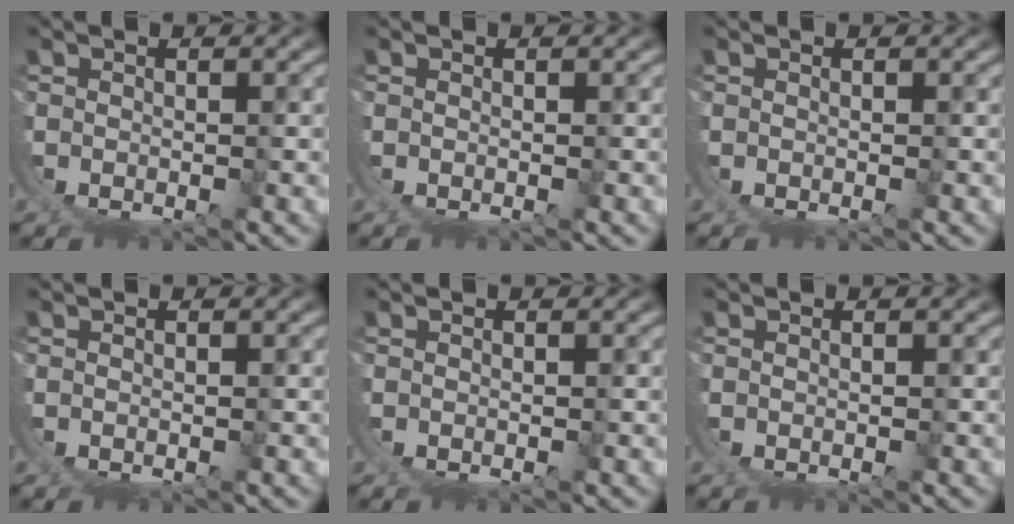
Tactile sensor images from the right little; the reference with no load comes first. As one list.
[{"total": 0.0}, {"total": 0.0}, {"total": 0.0}, {"total": 0.0}, {"total": 0.0}]